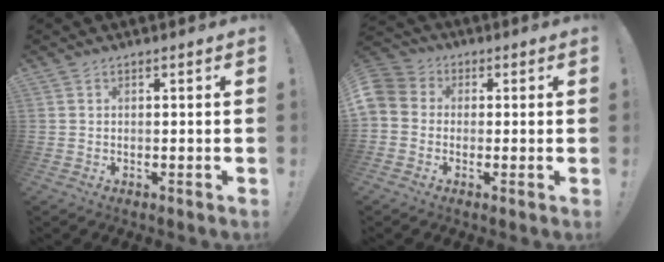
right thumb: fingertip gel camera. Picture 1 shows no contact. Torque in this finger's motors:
{"motor_torque": [2.34, 2.67, 1.80, -0.36, 0.29]}